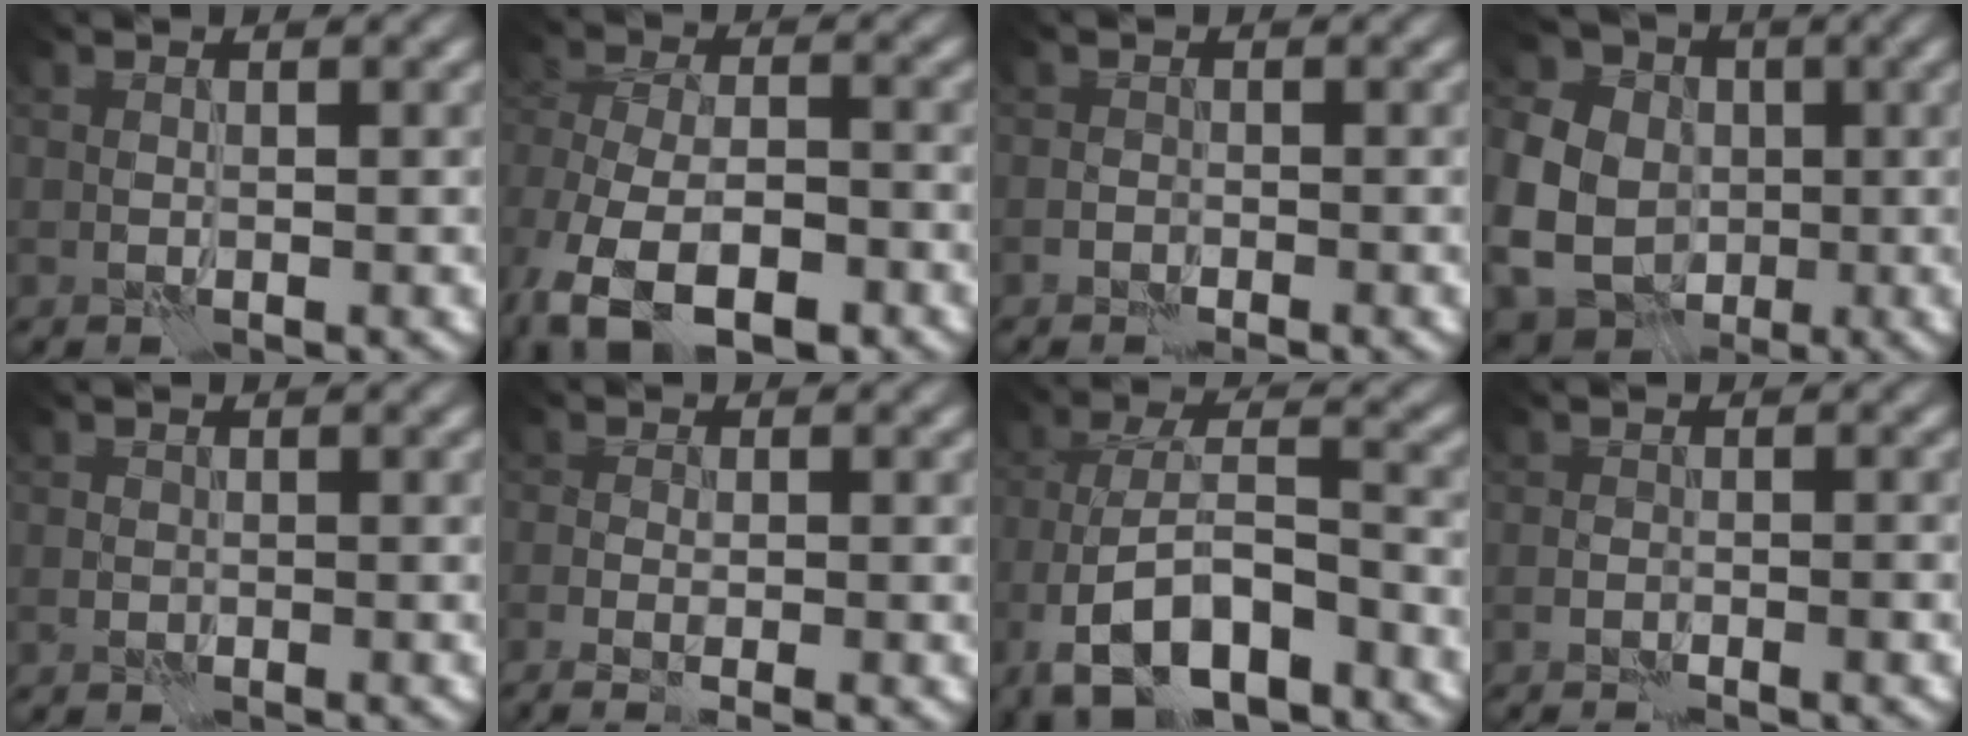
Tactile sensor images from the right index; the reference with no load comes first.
{"total": 10.5, "force": [-6.7, 5.5, 6.0], "torque": [-0.104, -0.003, -0.115]}
{"total": 1.2, "force": [-1.2, 0.0, -0.3], "torque": [0.004, 0.002, -0.022]}
{"total": 10.3, "force": [-1.3, 9.1, 4.8], "torque": [-0.117, -0.006, -0.033]}
{"total": 0.7, "force": [-0.6, 0.0, -0.5], "torque": [0.007, 0.003, -0.008]}
{"total": 3.2, "force": [-1.5, 0.9, 2.7], "torque": [-0.034, 0.001, -0.019]}
{"total": 9.7, "force": [-5.9, 3.7, 6.8], "torque": [-0.117, 0.007, -0.106]}
{"total": 2.0, "force": [-1.8, 0.2, 0.8], "torque": [-0.005, 0.015, -0.032]}